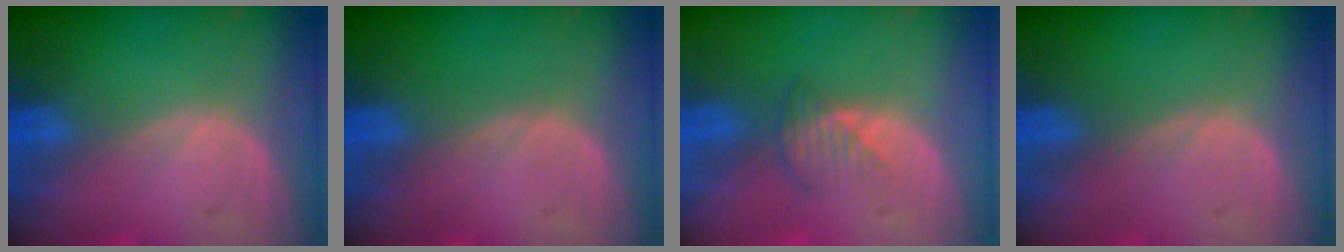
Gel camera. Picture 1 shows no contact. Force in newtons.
{"total": 0.0}
{"total": 2.5, "press": 2.5, "slide": 0.3}
{"total": 0.0}